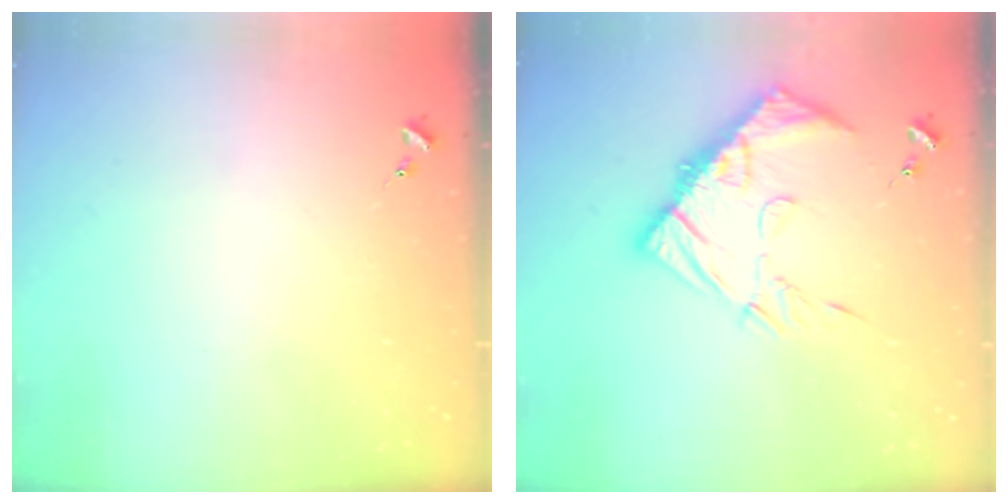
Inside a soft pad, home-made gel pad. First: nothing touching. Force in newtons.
{"total": 15.2, "press": 15.2, "slide": 1.5}